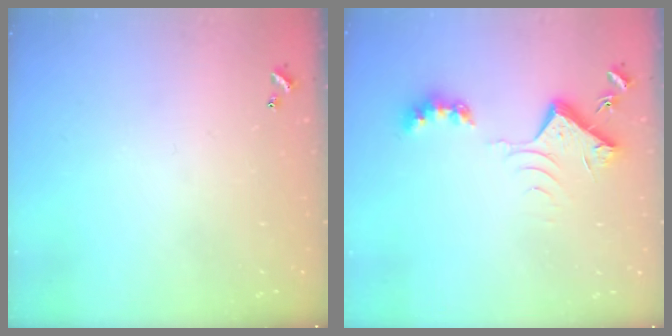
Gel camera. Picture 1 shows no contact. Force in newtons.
{"total": 7.5, "press": 7.5, "slide": 0.8}